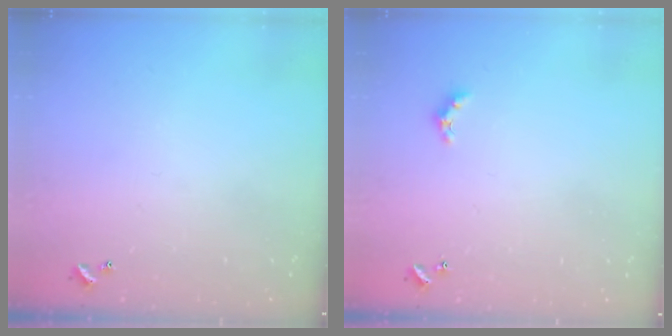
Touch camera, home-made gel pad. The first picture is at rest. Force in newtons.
{"total": 1.5, "press": 1.4, "slide": 0.4}